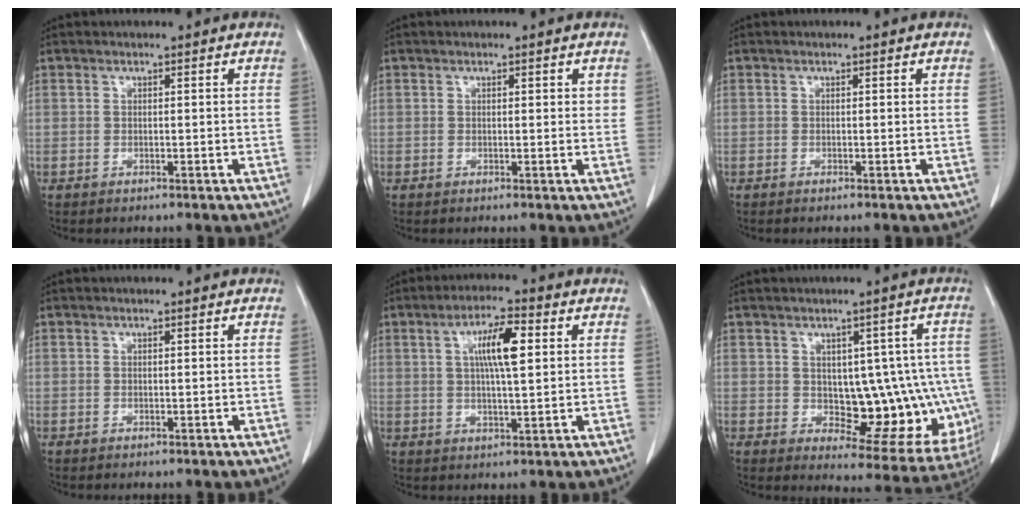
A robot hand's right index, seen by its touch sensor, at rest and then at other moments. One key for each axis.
{"total": 1.0, "fx": 0.5, "fy": 0.5, "fz": 0.6, "tx": -0.001, "ty": -0.001, "tz": 0.004}
{"total": 0.0}
{"total": 0.0}
{"total": 7.6, "fx": 2.0, "fy": 1.3, "fz": 7.2, "tx": -0.127, "ty": 0.010, "tz": 0.035}
{"total": 13.4, "fx": -0.6, "fy": 7.0, "fz": 11.4, "tx": -0.117, "ty": 0.014, "tz": 0.014}